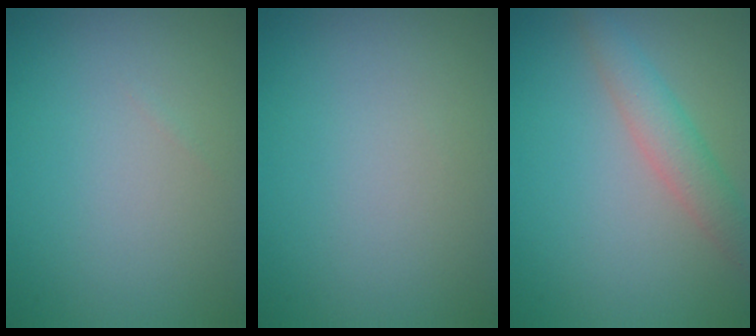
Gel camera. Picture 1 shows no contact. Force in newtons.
{"total": 0.0}
{"total": 3.1, "press": 3.1, "slide": 0.0}